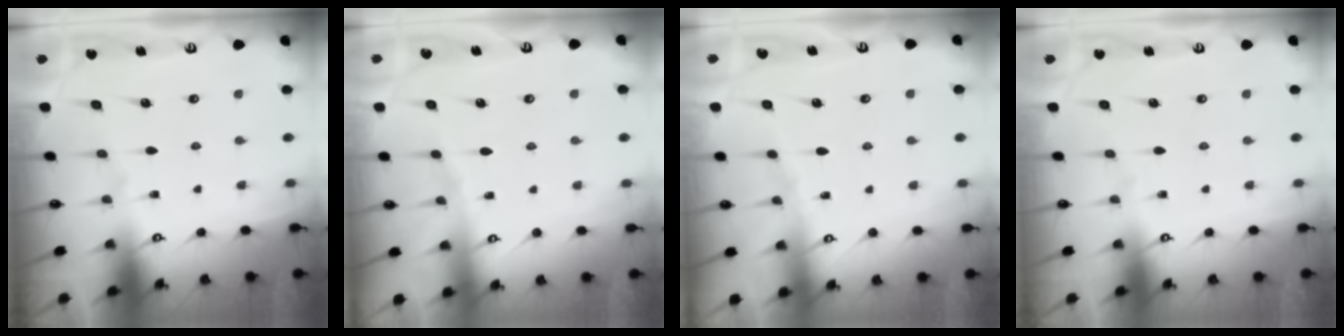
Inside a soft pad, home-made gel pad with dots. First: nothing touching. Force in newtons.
{"total": 2.2, "press": 2.1, "slide": 0.5}
{"total": 2.2, "press": 2.1, "slide": 0.5}
{"total": 0.0}